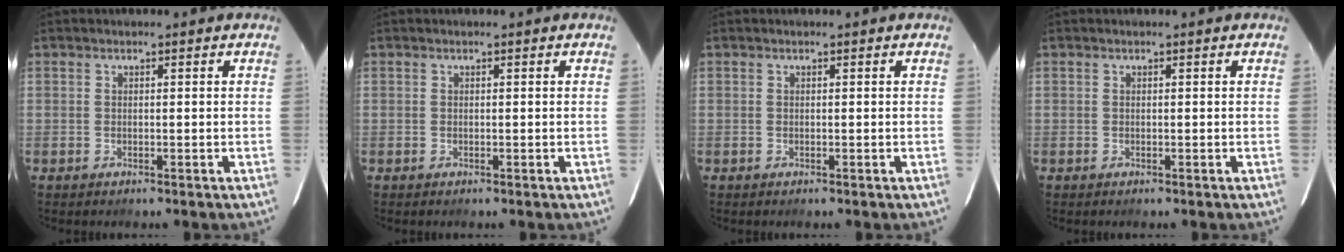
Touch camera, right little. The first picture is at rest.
{"total": 0.0}
{"total": 0.0}
{"total": 0.0}